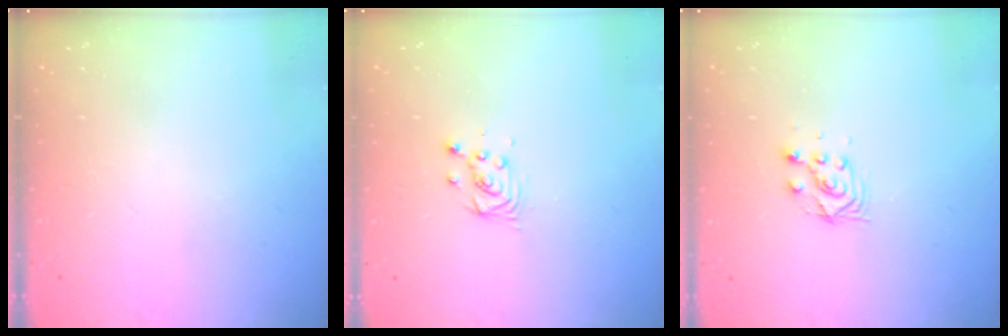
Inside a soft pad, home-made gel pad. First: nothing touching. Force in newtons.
{"total": 3.4, "press": 3.4, "slide": 0.3}
{"total": 7.0, "press": 7.0, "slide": 0.7}